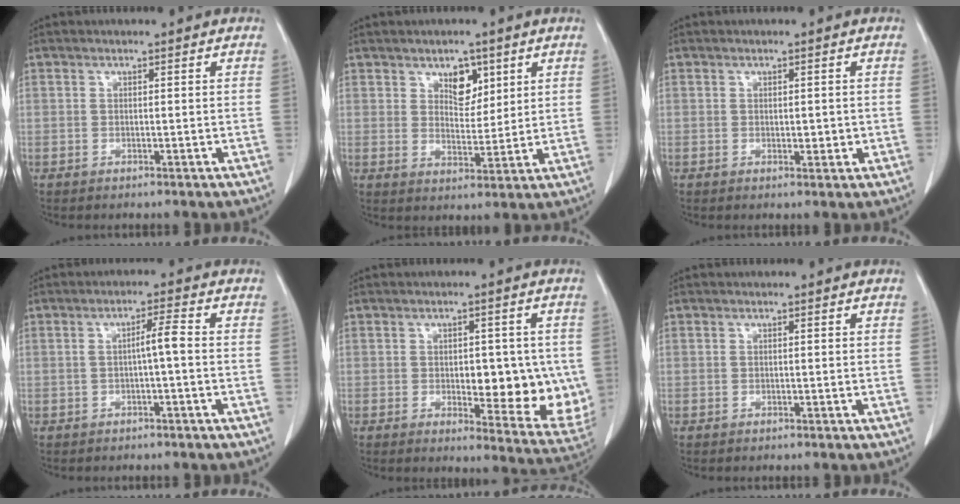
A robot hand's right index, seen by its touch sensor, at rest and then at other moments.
{"total": 5.0, "force": [2.8, 2.9, 3.0], "torque": [-0.043, 0.000, 0.047]}
{"total": 1.4, "force": [0.0, 0.6, 1.3], "torque": [-0.018, -0.005, 0.007]}
{"total": 3.0, "force": [-0.3, -0.1, 3.0], "torque": [-0.053, 0.008, -0.003]}
{"total": 13.2, "force": [-0.8, 5.1, 12.1], "torque": [-0.137, -0.012, 0.003]}
{"total": 0.0}